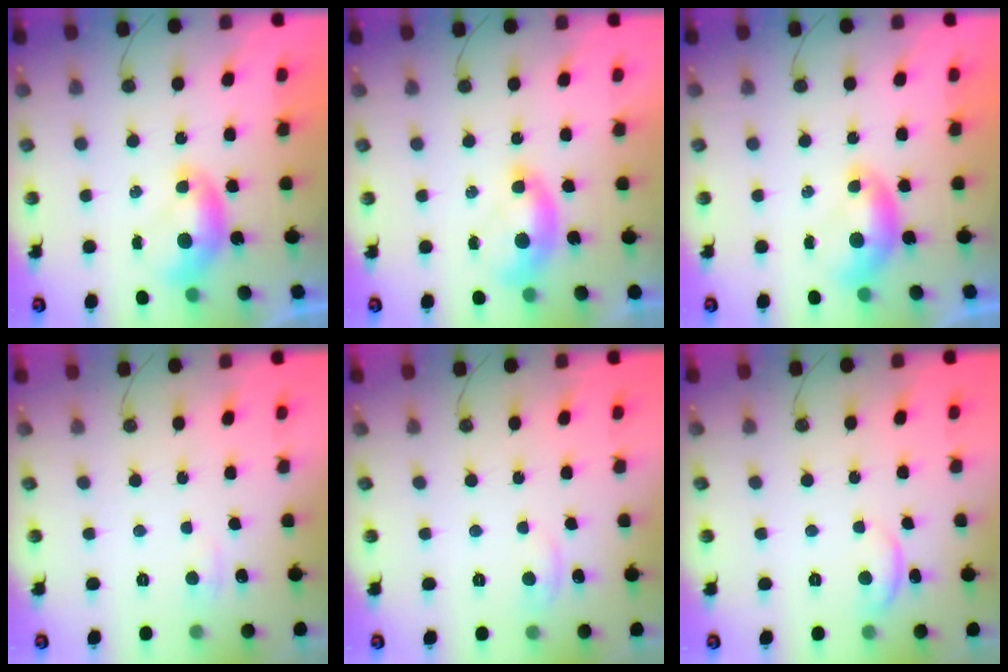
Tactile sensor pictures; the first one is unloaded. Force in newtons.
{"total": 1.7, "press": 1.7, "slide": 0.5}
{"total": 0.0}
{"total": 0.8, "press": 0.1, "slide": 0.8}
{"total": 0.8, "press": 0.4, "slide": 0.7}
{"total": 2.7, "press": 2.6, "slide": 0.5}